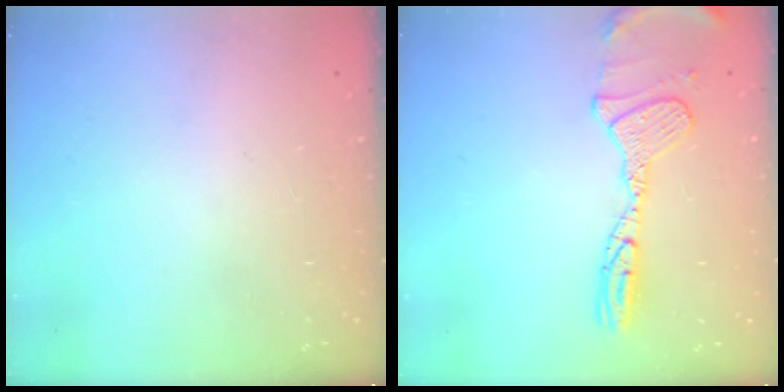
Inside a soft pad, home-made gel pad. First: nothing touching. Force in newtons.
{"total": 14.0, "press": 13.9, "slide": 1.7}